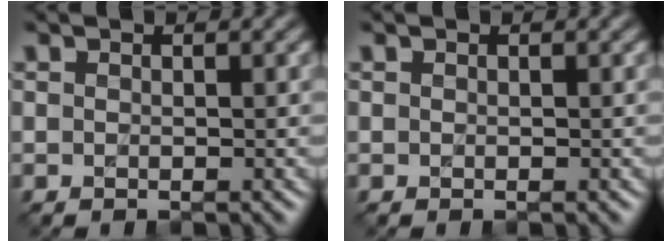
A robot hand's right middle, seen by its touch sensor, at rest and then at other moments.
{"total": 0.0}